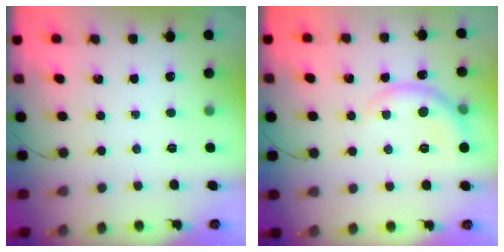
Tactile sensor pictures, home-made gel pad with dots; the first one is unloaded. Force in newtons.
{"total": 6.4, "press": 6.4, "slide": 0.7}